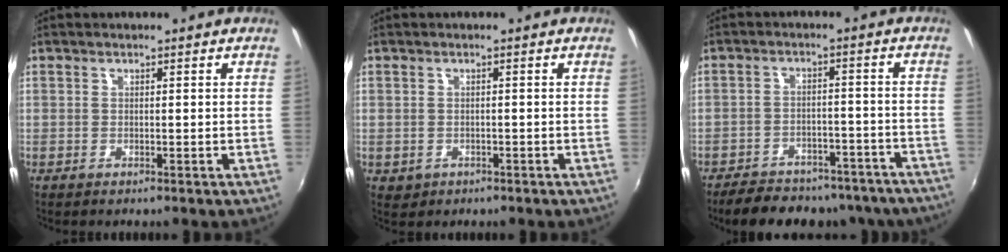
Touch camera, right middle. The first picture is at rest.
{"total": 2.5, "force": [-0.8, 2.2, 1.0], "torque": [-0.024, -0.003, -0.005]}
{"total": 21.2, "force": [-17.9, 8.3, 7.8], "torque": [-0.155, 0.021, -0.212]}